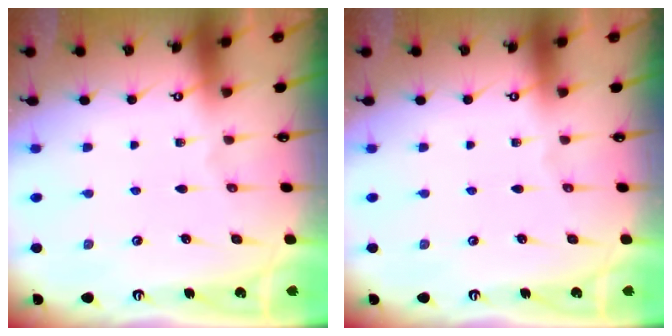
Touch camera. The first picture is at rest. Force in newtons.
{"total": 0.0}